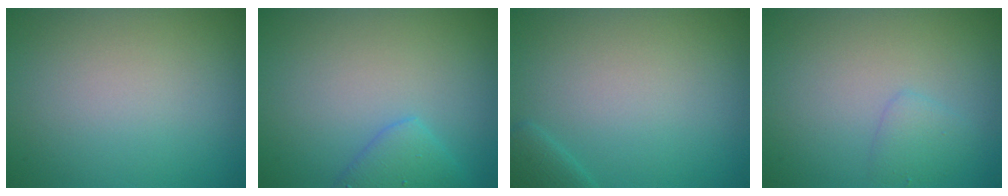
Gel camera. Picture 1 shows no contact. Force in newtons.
{"total": 2.5, "press": 2.5, "slide": 0.2}
{"total": 1.4, "press": 1.4, "slide": 0.1}
{"total": 1.4, "press": 1.4, "slide": 0.1}